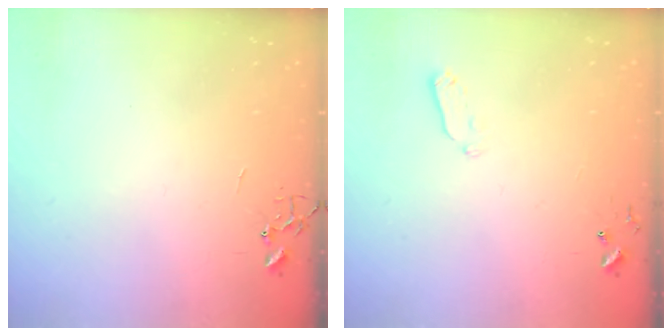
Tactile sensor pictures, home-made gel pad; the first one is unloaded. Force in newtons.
{"total": 4.6, "press": 4.5, "slide": 0.9}